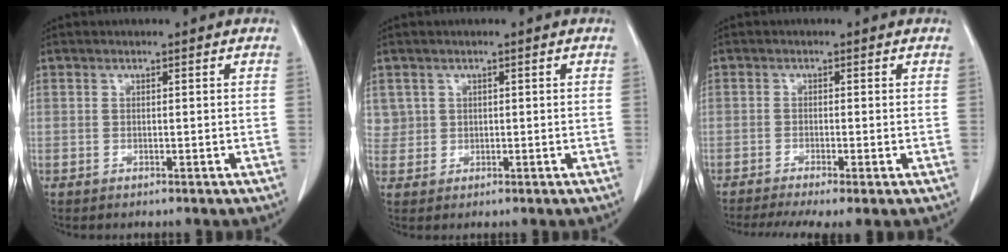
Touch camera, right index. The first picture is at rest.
{"total": 2.4, "force": [1.0, 2.1, -0.1], "torque": [0.019, 0.004, 0.012]}
{"total": 6.8, "force": [-4.8, 0.8, 4.7], "torque": [-0.074, -0.011, -0.079]}